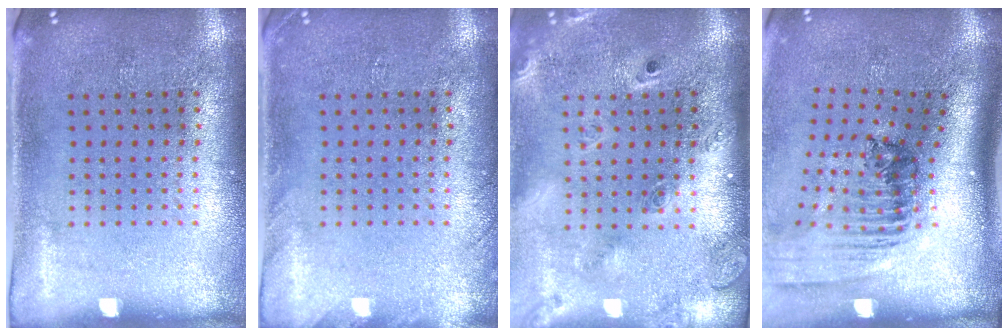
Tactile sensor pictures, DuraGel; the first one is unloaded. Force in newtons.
{"total": 1.1, "press": 1.1, "slide": 0.1}
{"total": 2.5, "press": 1.8, "slide": 1.7}
{"total": 2.4, "press": 1.7, "slide": 1.7}